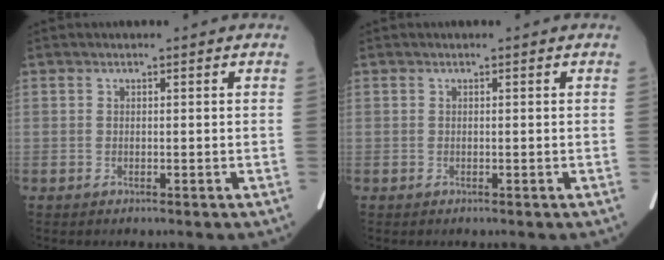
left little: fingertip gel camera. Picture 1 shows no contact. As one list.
[{"total": 0.0}]